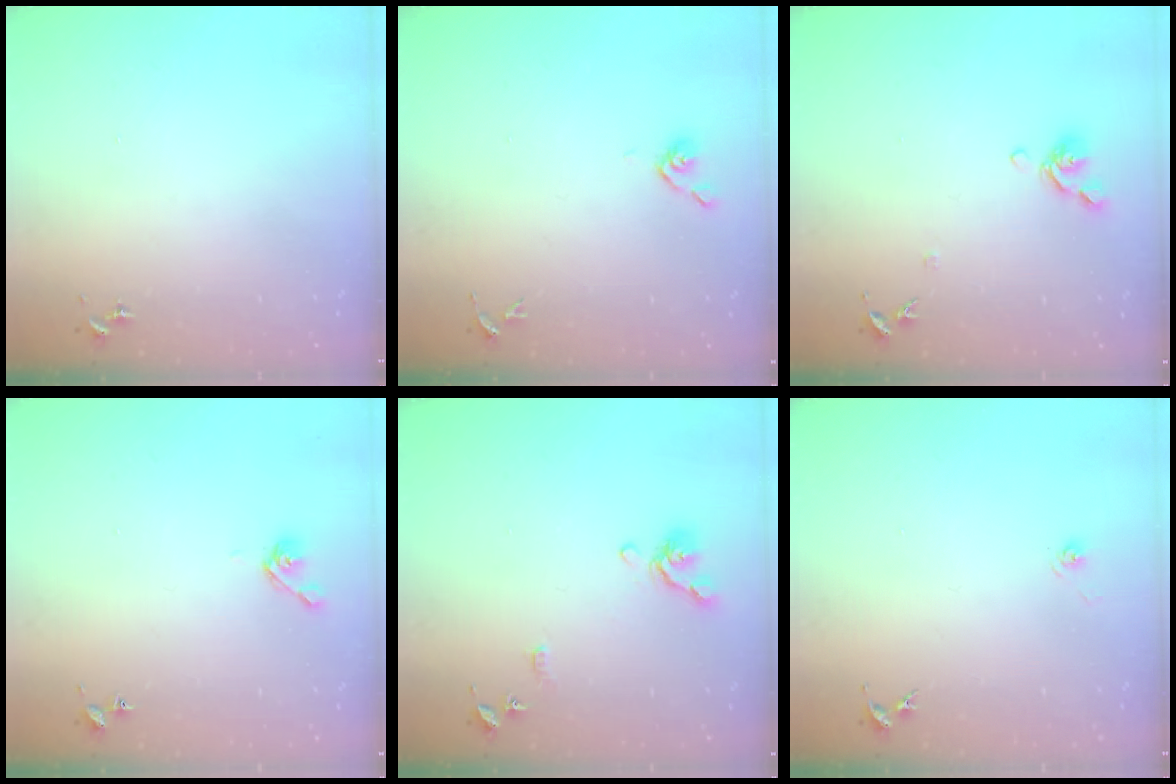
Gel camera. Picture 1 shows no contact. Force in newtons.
{"total": 3.6, "press": 3.6, "slide": 0.8}
{"total": 8.0, "press": 7.9, "slide": 1.4}
{"total": 4.8, "press": 4.8, "slide": 0.8}
{"total": 9.9, "press": 9.8, "slide": 1.3}
{"total": 3.2, "press": 2.7, "slide": 1.8}